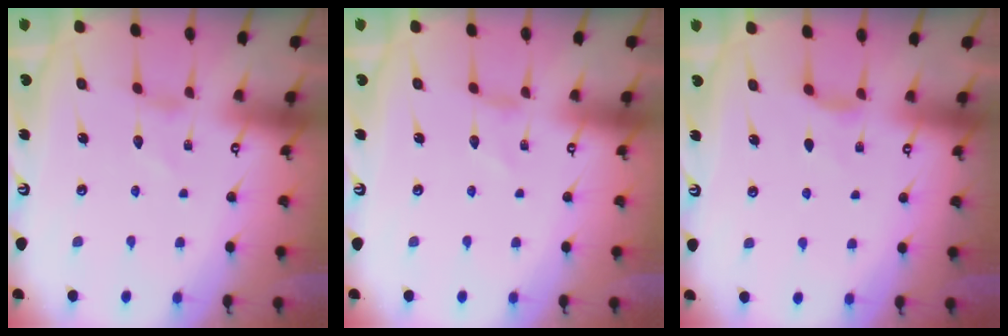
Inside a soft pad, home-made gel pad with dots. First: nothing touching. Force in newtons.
{"total": 0.0}
{"total": 3.9, "press": 3.9, "slide": 0.6}